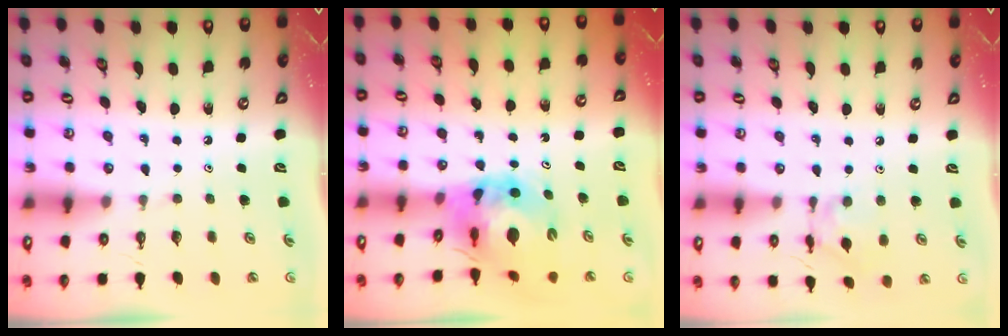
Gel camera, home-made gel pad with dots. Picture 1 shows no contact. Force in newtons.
{"total": 12.0, "press": 11.9, "slide": 1.4}
{"total": 10.4, "press": 10.4, "slide": 0.7}